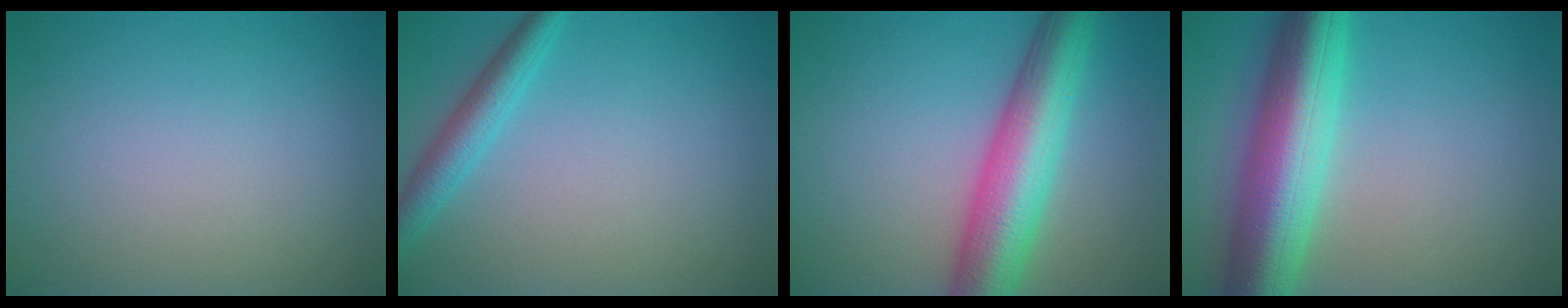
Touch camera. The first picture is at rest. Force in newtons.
{"total": 2.8, "press": 2.8, "slide": 0.1}
{"total": 8.5, "press": 8.5, "slide": 0.3}
{"total": 10.1, "press": 10.1, "slide": 0.3}